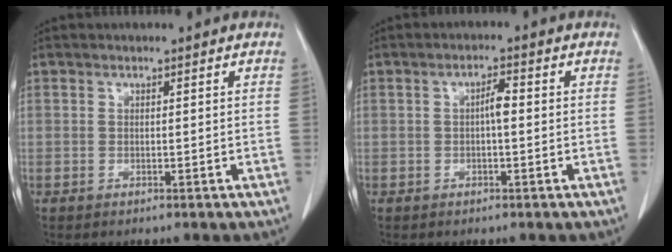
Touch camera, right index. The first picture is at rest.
{"total": 2.4, "force": [0.0, 0.6, 2.3], "torque": [-0.039, 0.005, -0.002]}